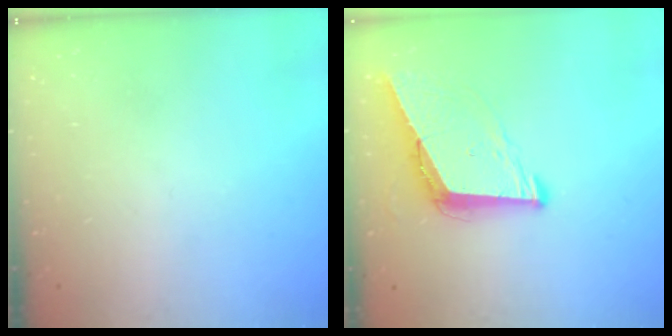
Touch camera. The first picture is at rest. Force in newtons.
{"total": 9.1, "press": 8.3, "slide": 3.7}